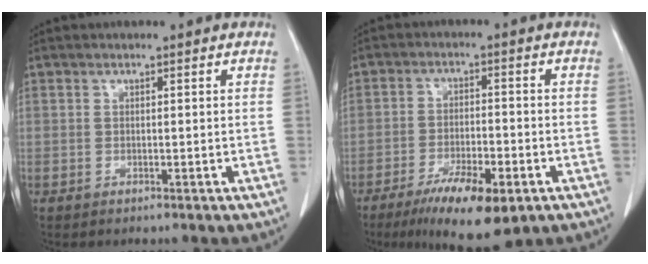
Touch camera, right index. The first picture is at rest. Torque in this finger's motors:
{"motor_torque": [0.24, 0.16, -0.01, -0.06]}